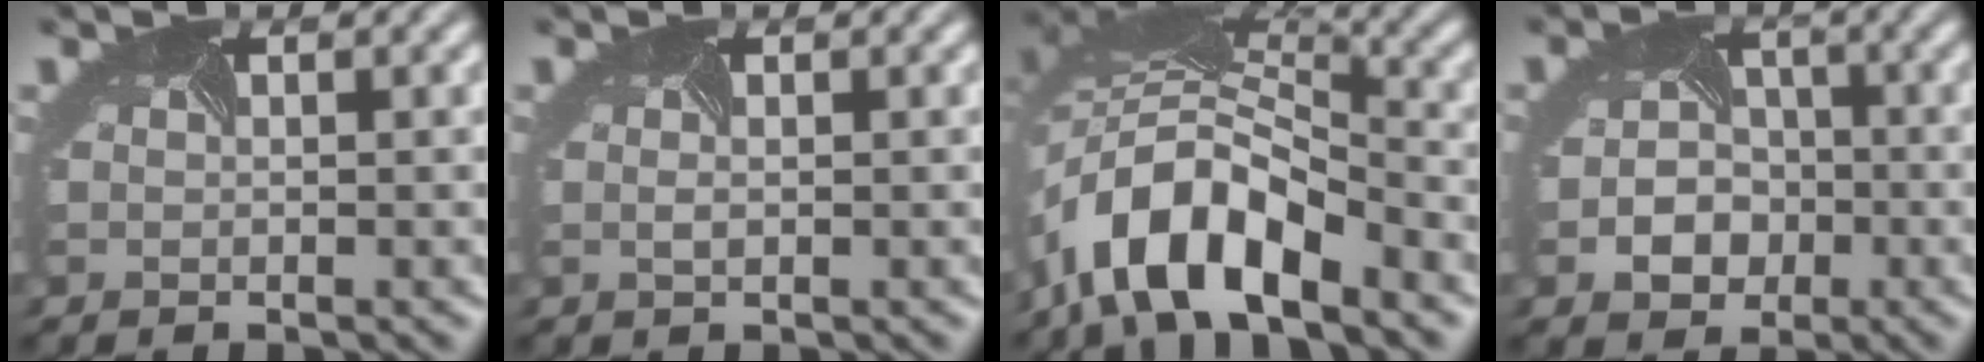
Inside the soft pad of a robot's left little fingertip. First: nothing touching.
{"total": 0.6, "force": [-0.1, 0.3, 0.5], "torque": [-0.008, -0.002, 0.000]}
{"total": 9.6, "force": [-6.4, 3.3, 6.4], "torque": [-0.126, 0.009, -0.118]}
{"total": 4.2, "force": [-1.7, 3.4, 1.9], "torque": [-0.033, -0.008, -0.019]}